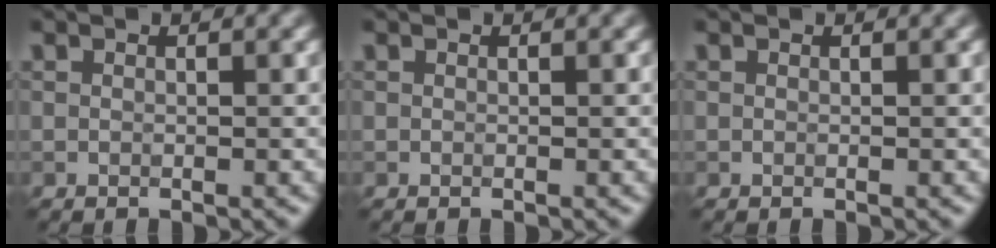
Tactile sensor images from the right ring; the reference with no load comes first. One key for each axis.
{"total": 0.0}
{"total": 0.0}